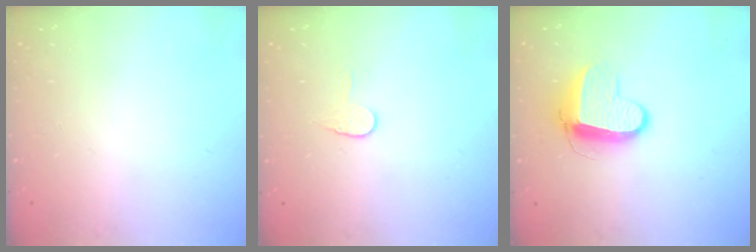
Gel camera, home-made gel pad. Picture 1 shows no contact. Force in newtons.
{"total": 5.3, "press": 5.3, "slide": 0.5}
{"total": 9.6, "press": 9.5, "slide": 0.9}